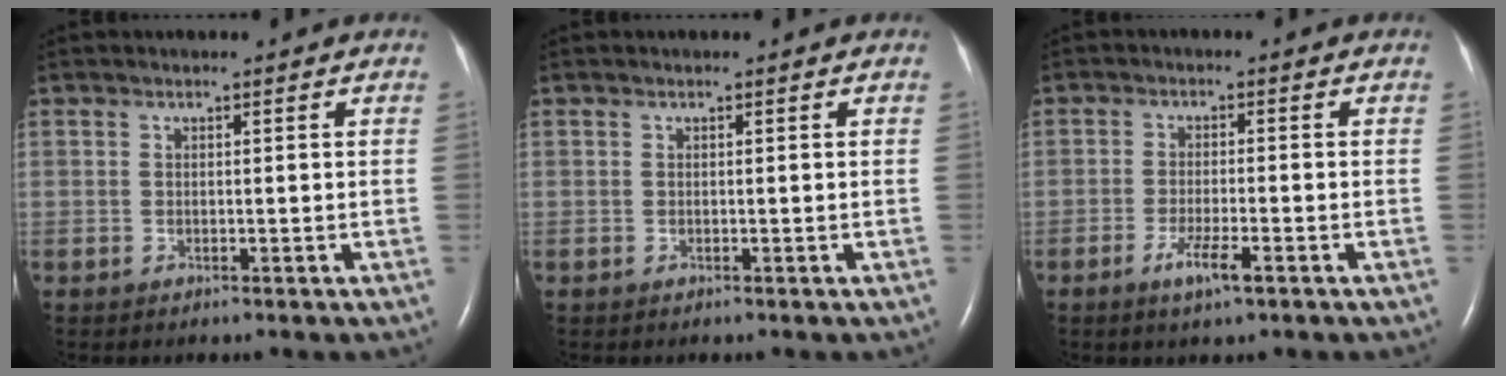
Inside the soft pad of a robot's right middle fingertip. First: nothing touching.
{"total": 0.0}
{"total": 4.0, "force": [-2.2, 0.4, 3.3], "torque": [-0.064, -0.005, -0.041]}